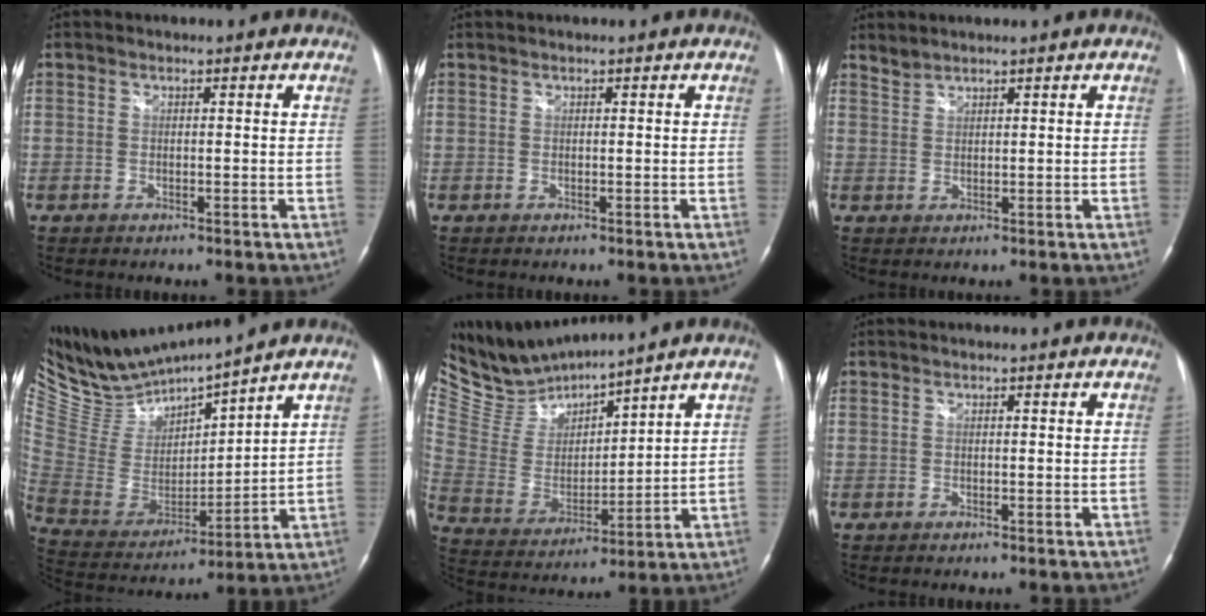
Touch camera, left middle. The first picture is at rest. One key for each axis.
{"total": 0.0}
{"total": 1.5, "fx": 1.5, "fy": -0.1, "fz": -0.1, "tx": -0.003, "ty": 0.006, "tz": 0.034}
{"total": 14.0, "fx": 13.7, "fy": 0.2, "fz": 3.1, "tx": -0.079, "ty": -0.014, "tz": 0.282}
{"total": 9.6, "fx": 9.6, "fy": 0.1, "fz": 0.6, "tx": -0.045, "ty": 0.001, "tz": 0.215}
{"total": 0.0}